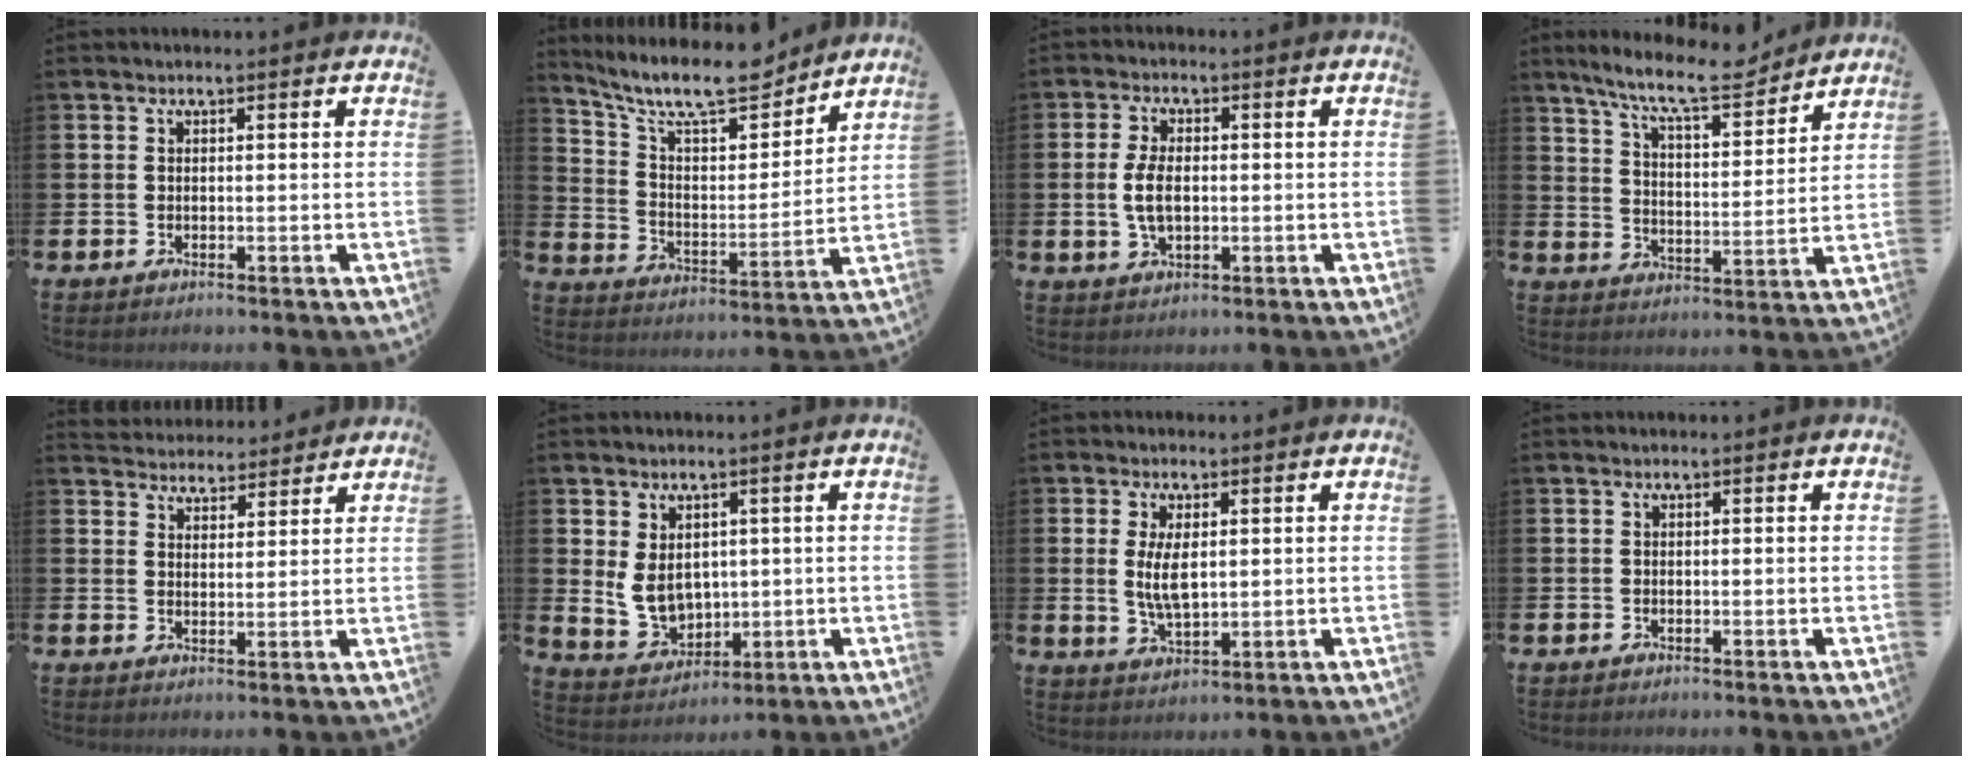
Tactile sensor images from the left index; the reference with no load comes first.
{"total": 11.6, "force": [10.3, 2.8, 4.7], "torque": [-0.113, -0.067, 0.179]}
{"total": 4.7, "force": [0.1, 2.5, 3.9], "torque": [-0.069, 0.000, -0.003]}
{"total": 10.4, "force": [9.3, 1.7, 4.4], "torque": [-0.098, -0.053, 0.161]}
{"total": 4.2, "force": [4.1, 0.9, -0.5], "torque": [0.004, -0.027, 0.073]}
{"total": 5.4, "force": [1.2, 4.2, 3.2], "torque": [-0.055, -0.006, 0.019]}
{"total": 5.0, "force": [1.2, 2.0, 4.4], "torque": [-0.073, -0.002, 0.017]}
{"total": 0.0}